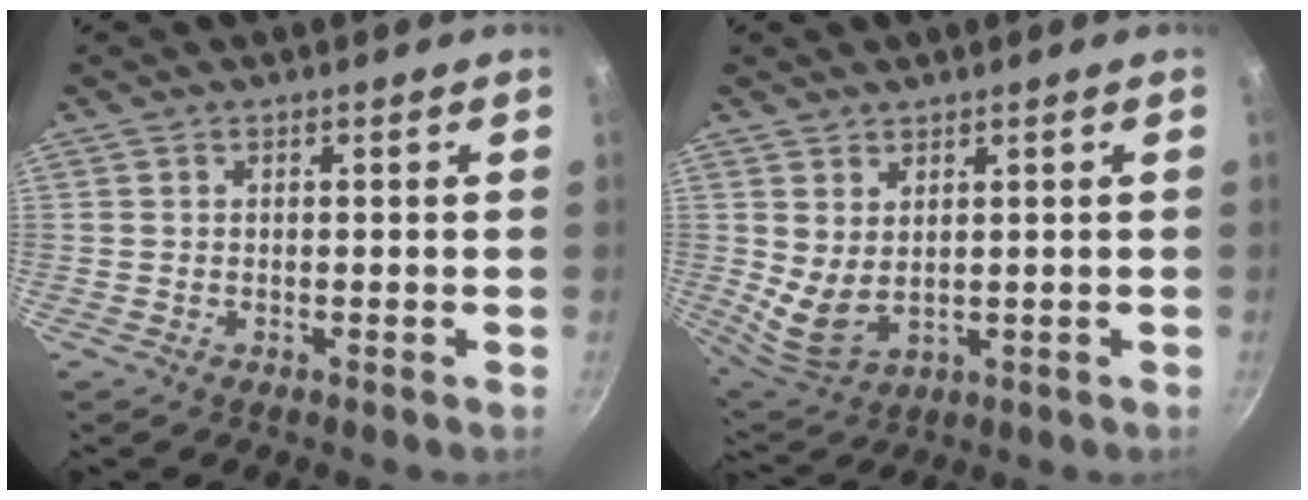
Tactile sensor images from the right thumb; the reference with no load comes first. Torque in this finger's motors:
{"motor_torque": [-0.55, 0.75, 0.56, 0.70, 0.07]}